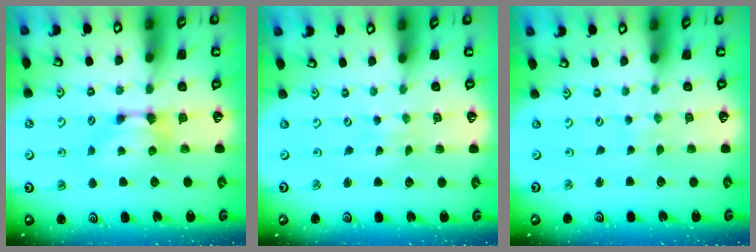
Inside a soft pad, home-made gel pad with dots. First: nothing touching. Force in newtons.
{"total": 6.7, "press": 6.6, "slide": 0.5}
{"total": 6.5, "press": 6.5, "slide": 0.4}